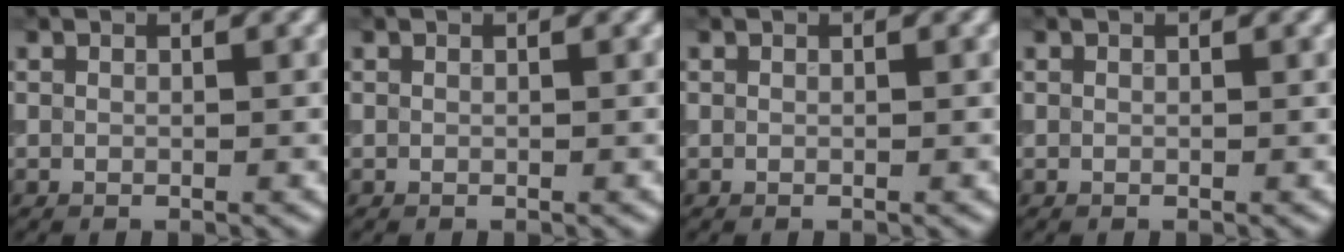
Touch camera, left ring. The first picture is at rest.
{"total": 0.0}
{"total": 0.0}
{"total": 0.0}